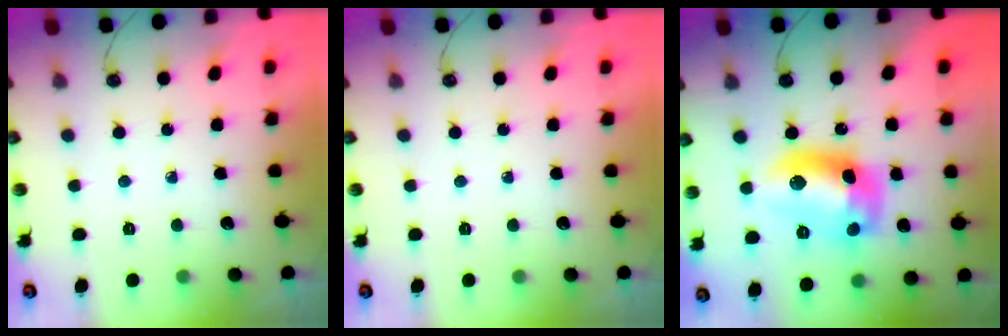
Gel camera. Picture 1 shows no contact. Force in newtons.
{"total": 0.0}
{"total": 14.4, "press": 14.4, "slide": 1.0}